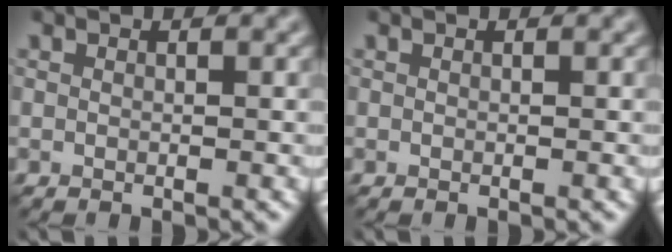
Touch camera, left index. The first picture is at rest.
{"total": 0.0}